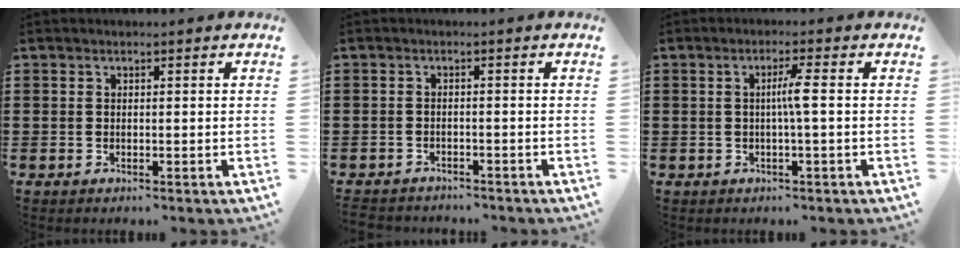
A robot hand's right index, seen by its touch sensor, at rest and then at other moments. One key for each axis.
{"total": 1.7, "fx": -1.7, "fy": 0.2, "fz": -0.2, "tx": -0.002, "ty": 0.001, "tz": -0.039}
{"total": 3.2, "fx": -0.1, "fy": -0.3, "fz": 3.2, "tx": -0.059, "ty": -0.004, "tz": -0.008}